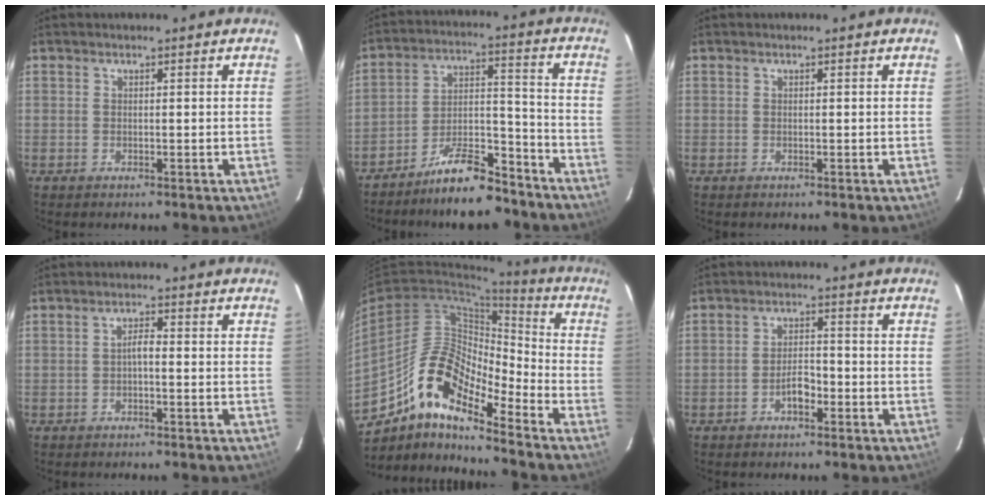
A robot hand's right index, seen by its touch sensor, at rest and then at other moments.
{"total": 13.3, "force": [-11.0, 3.7, 6.4], "torque": [-0.118, 0.029, -0.178]}
{"total": 0.0}
{"total": 1.7, "force": [-0.7, 0.5, 1.5], "torque": [-0.029, 0.009, -0.012]}
{"total": 14.3, "force": [-10.0, 4.1, 9.4], "torque": [-0.158, 0.009, -0.198]}
{"total": 3.7, "force": [-2.0, 1.7, 2.7], "torque": [-0.053, 0.007, -0.034]}